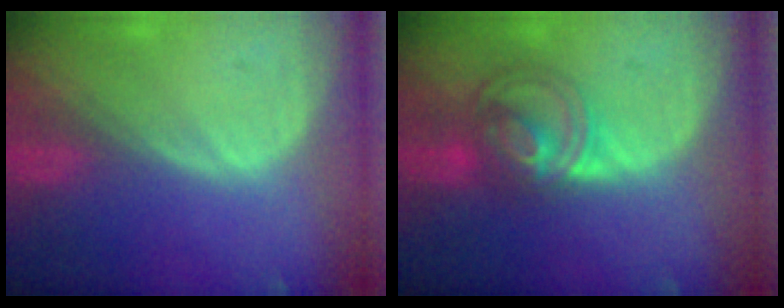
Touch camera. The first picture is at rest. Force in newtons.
{"total": 7.0, "press": 6.5, "slide": 2.6}